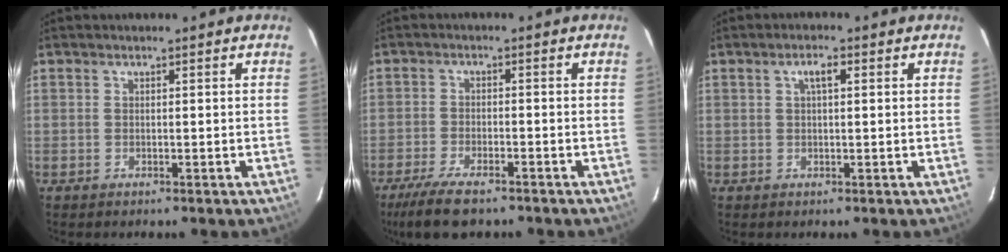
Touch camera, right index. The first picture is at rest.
{"total": 9.4, "force": [-7.3, 2.7, 5.3], "torque": [-0.130, -0.026, -0.132]}
{"total": 2.3, "force": [0.8, 0.7, 2.1], "torque": [-0.039, 0.009, 0.013]}